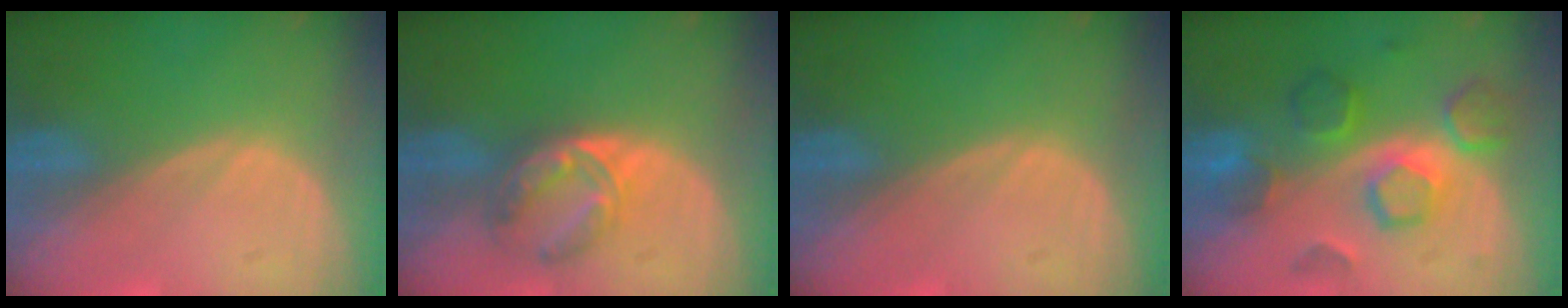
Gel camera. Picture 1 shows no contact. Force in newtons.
{"total": 5.9, "press": 5.6, "slide": 1.9}
{"total": 0.0}
{"total": 8.3, "press": 8.1, "slide": 2.0}